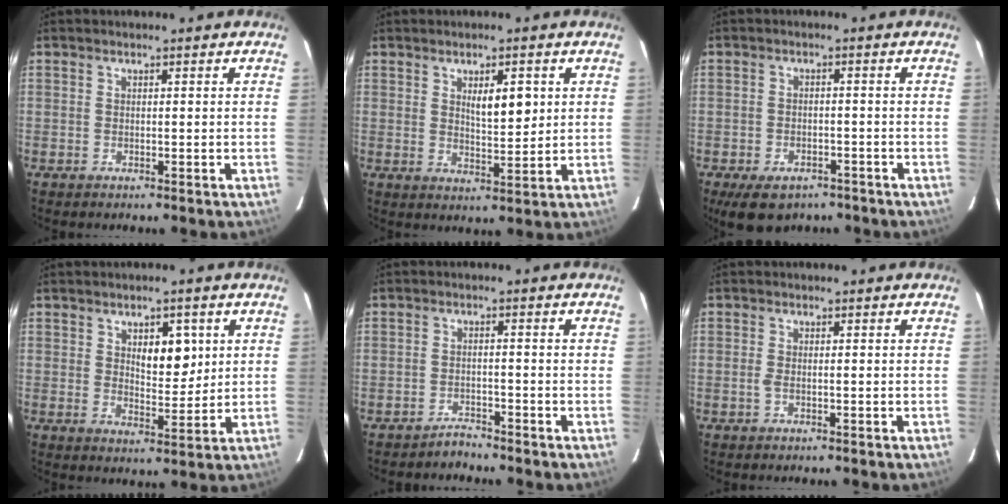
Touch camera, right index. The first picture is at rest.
{"total": 5.5, "force": [1.7, 1.9, 4.9], "torque": [-0.082, -0.002, 0.032]}
{"total": 9.0, "force": [-6.3, 5.1, 3.9], "torque": [-0.075, 0.002, -0.094]}
{"total": 6.5, "force": [2.2, 3.0, 5.4], "torque": [-0.082, 0.001, 0.041]}
{"total": 2.2, "force": [-2.1, 0.4, -0.1], "torque": [0.003, -0.006, -0.036]}
{"total": 1.6, "force": [-0.3, 0.7, 1.4], "torque": [-0.034, 0.003, -0.004]}